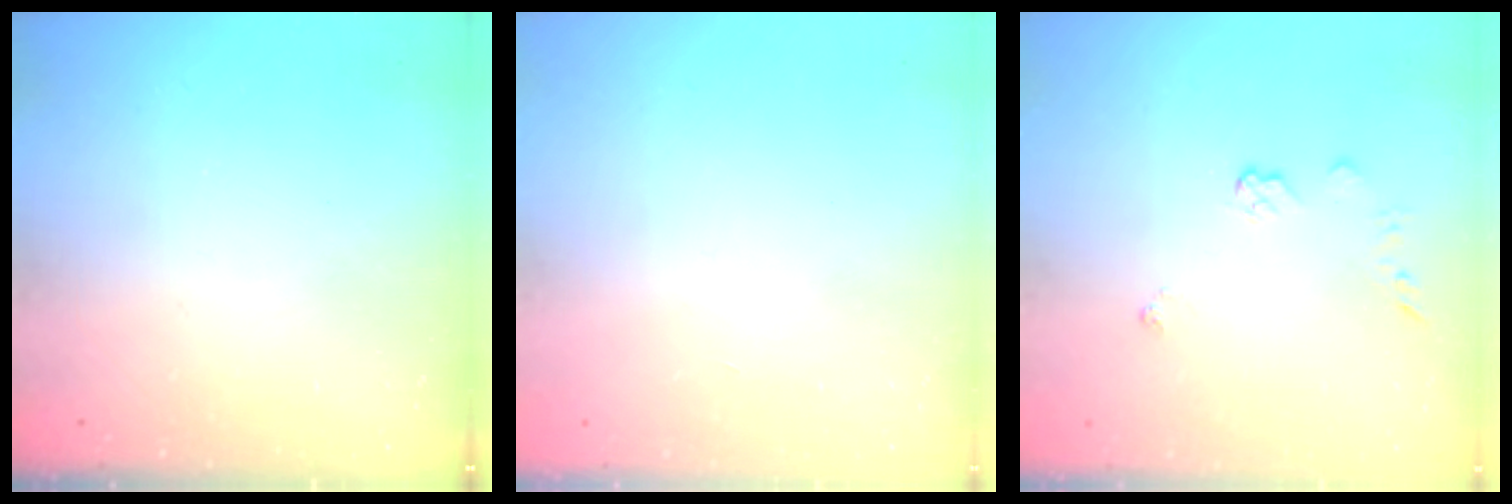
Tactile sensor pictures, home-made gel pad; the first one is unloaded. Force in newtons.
{"total": 0.0}
{"total": 4.8, "press": 4.8, "slide": 0.7}